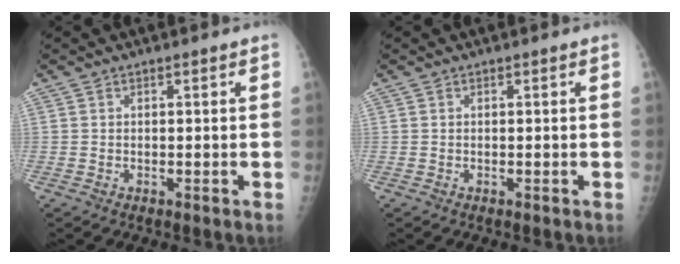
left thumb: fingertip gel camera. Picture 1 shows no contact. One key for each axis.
{"total": 0.0}